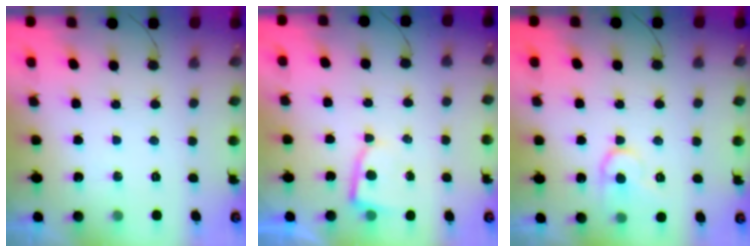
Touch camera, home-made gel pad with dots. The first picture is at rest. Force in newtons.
{"total": 5.3, "press": 5.3, "slide": 0.6}
{"total": 10.9, "press": 10.9, "slide": 0.8}